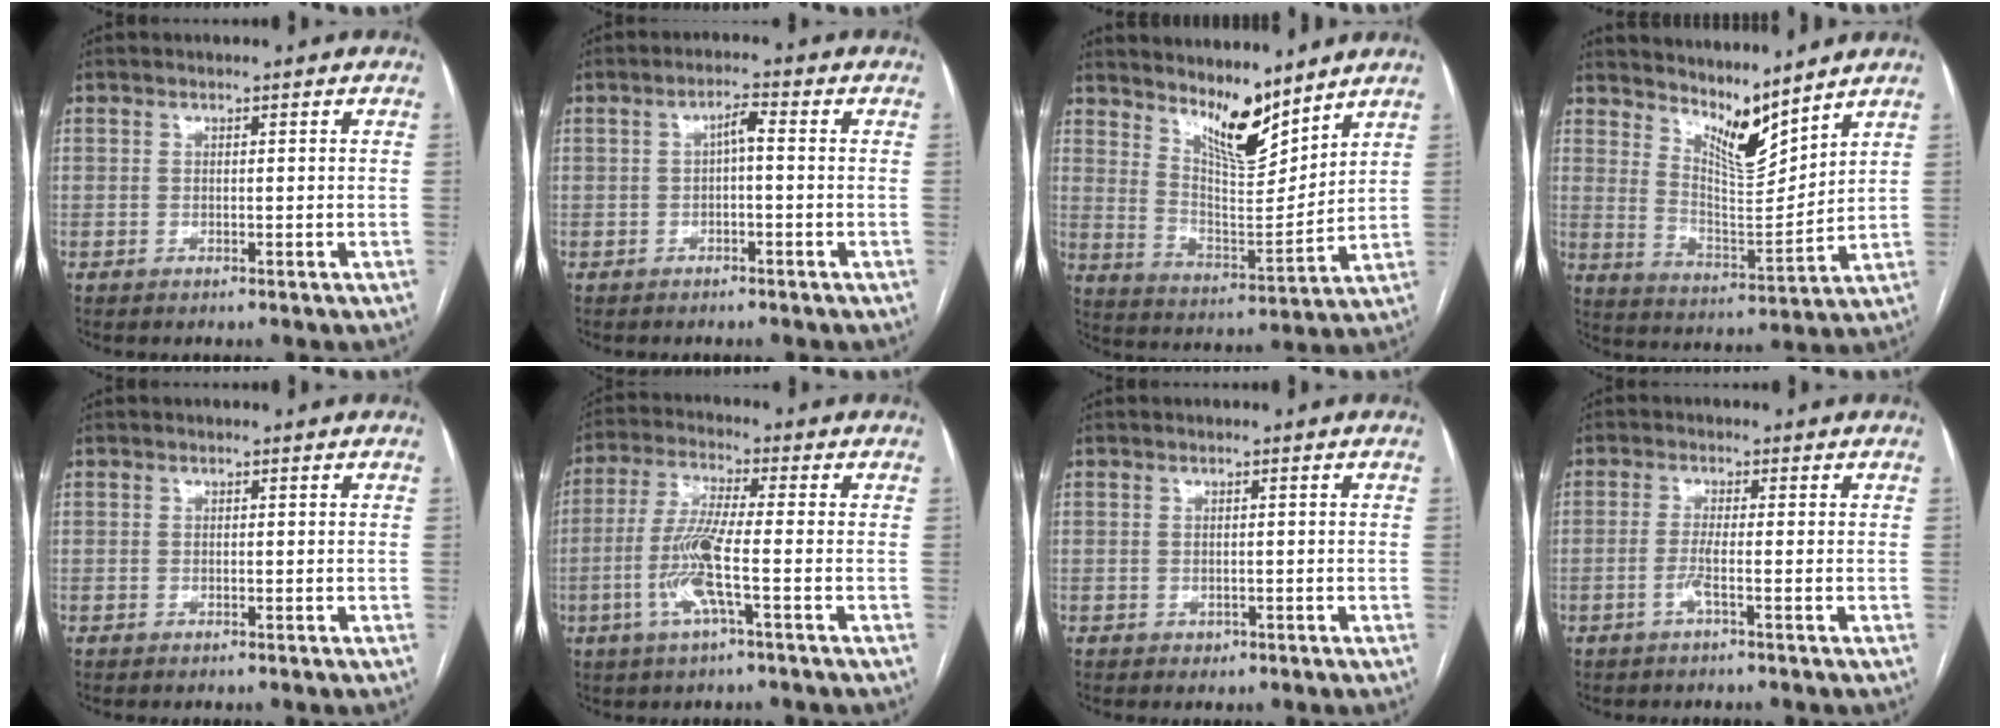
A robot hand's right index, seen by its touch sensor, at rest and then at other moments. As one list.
[{"total": 2.3, "force": [0.1, 0.5, 2.3], "torque": [-0.040, 0.015, 0.003]}, {"total": 10.4, "force": [8.7, 1.9, 5.4], "torque": [-0.101, -0.013, 0.164]}, {"total": 9.3, "force": [8.2, 0.9, 4.2], "torque": [-0.081, -0.016, 0.156]}, {"total": 0.0}, {"total": 8.4, "force": [-2.4, 0.1, 8.1], "torque": [-0.169, -0.005, -0.052]}, {"total": 0.6, "force": [0.0, 0.6, 0.1], "torque": [-0.003, -0.001, 0.003]}, {"total": 2.0, "force": [-0.9, -0.3, 1.8], "torque": [-0.038, -0.002, -0.021]}]